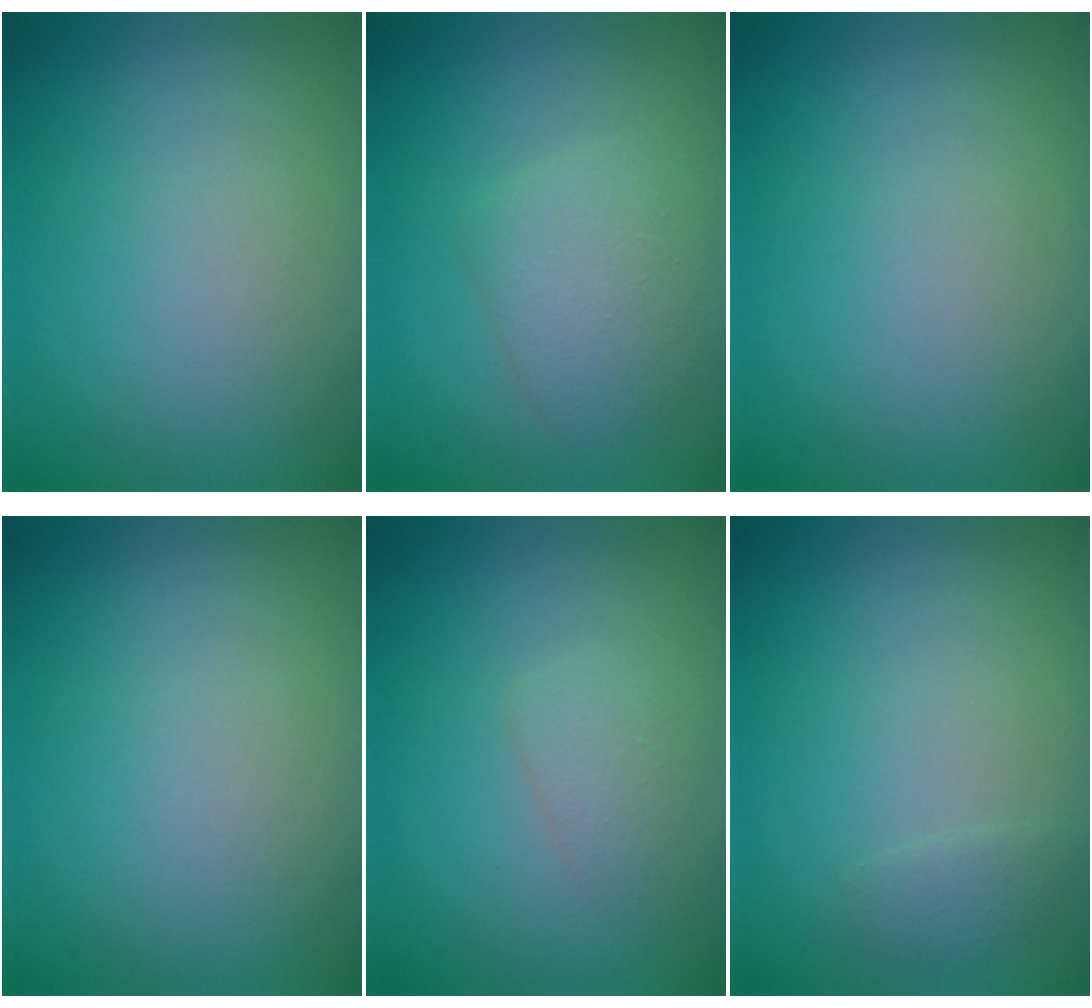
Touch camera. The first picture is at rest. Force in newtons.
{"total": 3.0, "press": 3.0, "slide": 0.0}
{"total": 0.0}
{"total": 0.0}
{"total": 1.5, "press": 1.5, "slide": 0.1}
{"total": 0.9, "press": 0.9, "slide": 0.0}